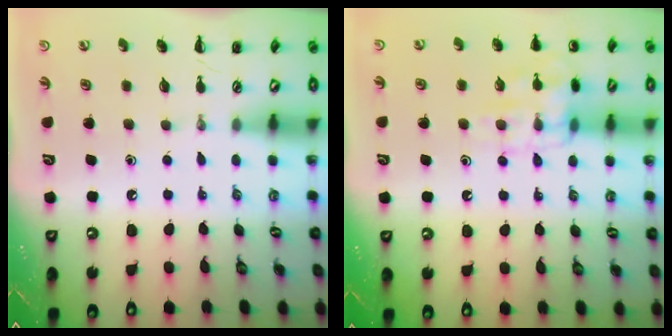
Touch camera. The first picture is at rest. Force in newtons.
{"total": 13.3, "press": 13.3, "slide": 1.0}